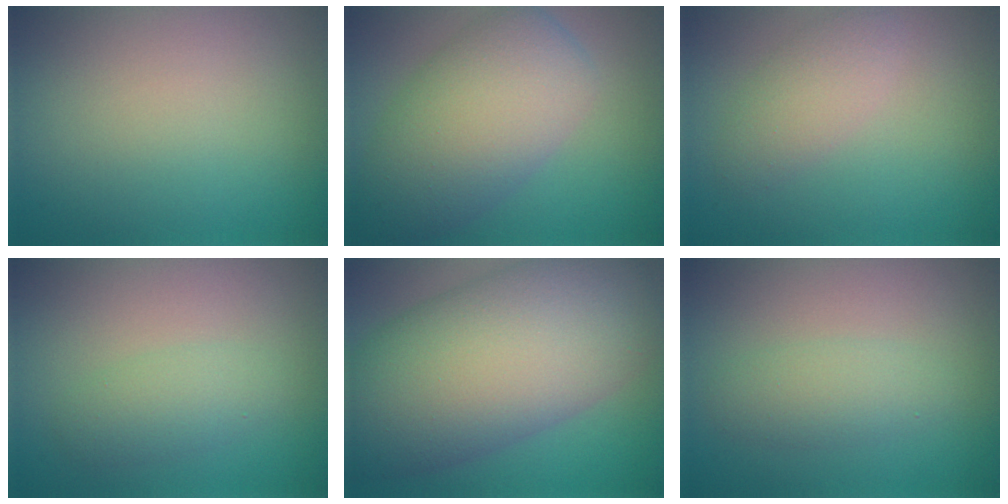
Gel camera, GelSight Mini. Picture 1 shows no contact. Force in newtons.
{"total": 8.3, "press": 8.3, "slide": 0.2}
{"total": 2.4, "press": 2.4, "slide": 0.1}
{"total": 2.2, "press": 2.2, "slide": 0.1}
{"total": 14.3, "press": 14.3, "slide": 0.5}
{"total": 2.4, "press": 2.4, "slide": 0.0}